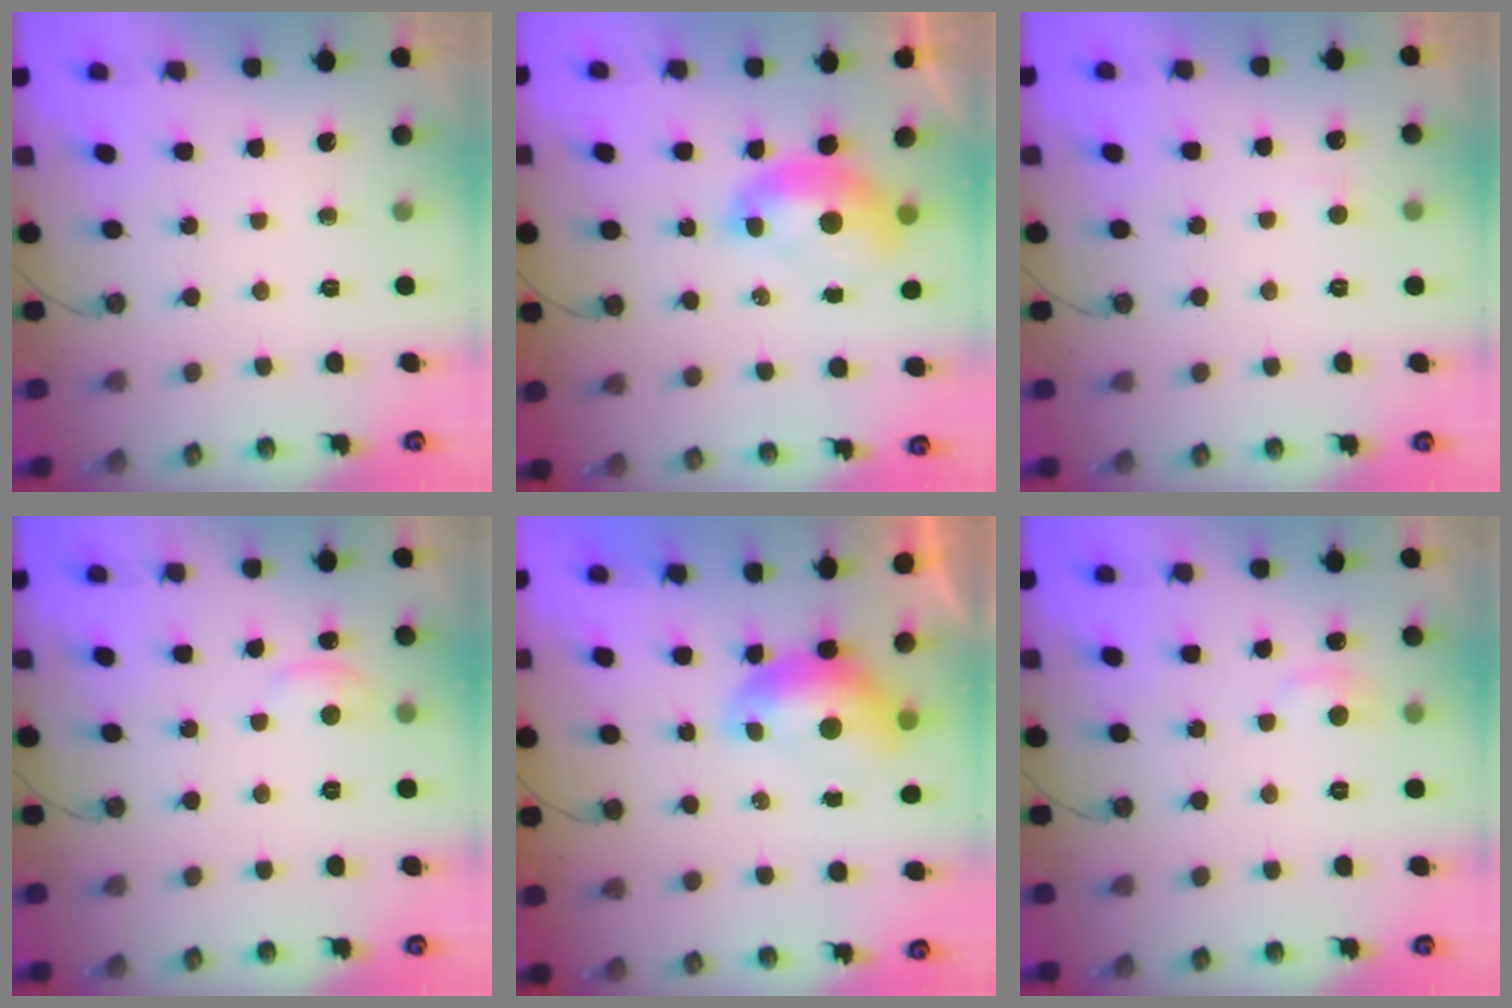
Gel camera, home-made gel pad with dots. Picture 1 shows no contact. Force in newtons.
{"total": 2.1, "press": 2.0, "slide": 0.7}
{"total": 2.3, "press": 2.3, "slide": 0.4}
{"total": 2.0, "press": 1.9, "slide": 0.4}
{"total": 0.7, "press": 0.6, "slide": 0.3}
{"total": 0.9, "press": 0.2, "slide": 0.9}